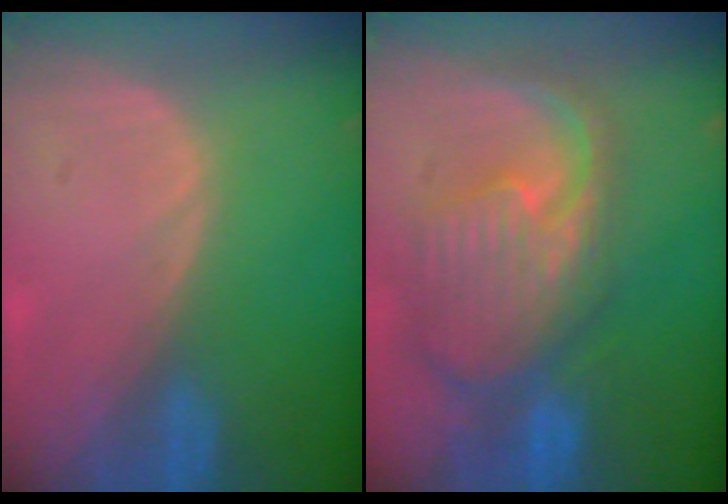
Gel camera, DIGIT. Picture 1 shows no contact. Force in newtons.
{"total": 11.6, "press": 10.1, "slide": 5.8}